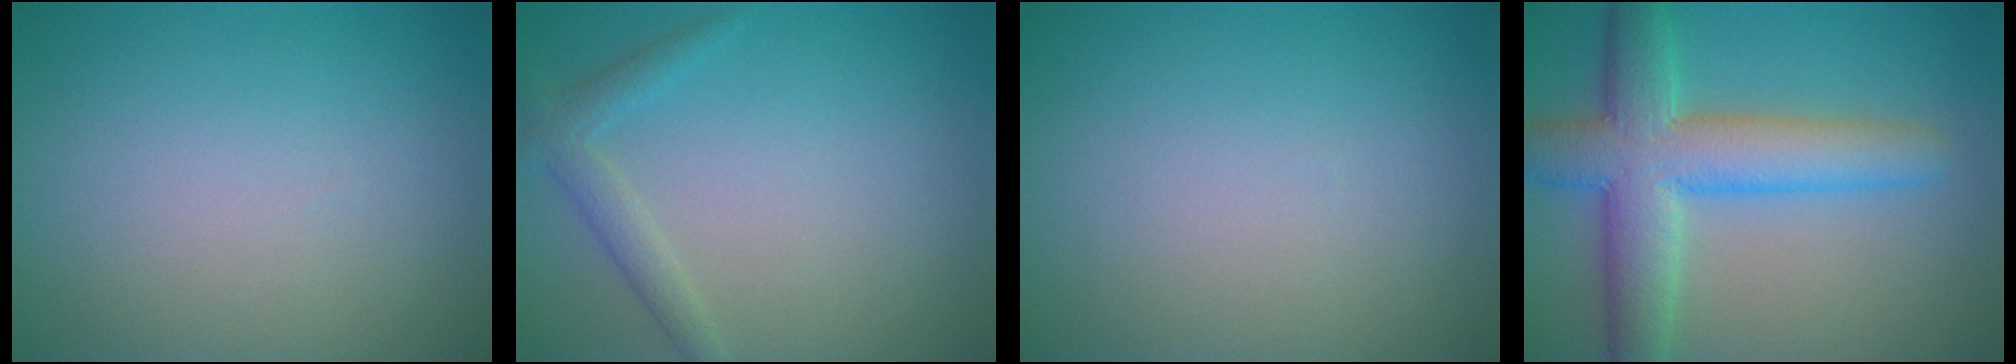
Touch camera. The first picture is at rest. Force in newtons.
{"total": 2.0, "press": 2.0, "slide": 0.1}
{"total": 0.0}
{"total": 8.0, "press": 8.0, "slide": 0.4}